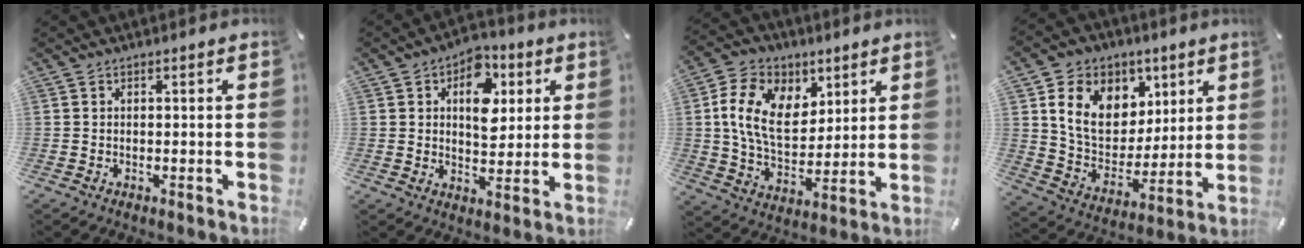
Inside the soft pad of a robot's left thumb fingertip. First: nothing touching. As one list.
[{"total": 11.5, "force": [3.5, 8.1, 7.4], "torque": [-0.084, -0.009, 0.056]}, {"total": 14.9, "force": [4.9, 10.8, 9.0], "torque": [-0.180, -0.003, 0.091]}, {"total": 15.2, "force": [6.6, 12.1, 6.3], "torque": [-0.112, -0.027, 0.131]}]